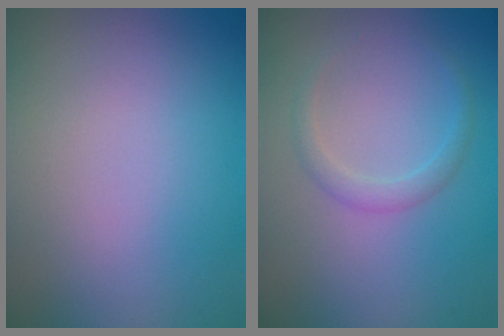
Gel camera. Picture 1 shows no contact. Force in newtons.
{"total": 1.6, "press": 1.6, "slide": 0.1}